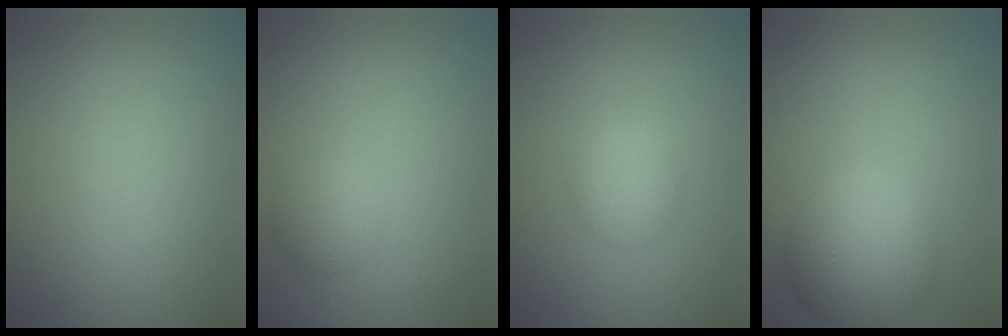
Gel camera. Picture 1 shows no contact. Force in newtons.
{"total": 2.0, "press": 2.0, "slide": 0.1}
{"total": 2.4, "press": 2.4, "slide": 0.1}
{"total": 6.3, "press": 6.3, "slide": 0.1}